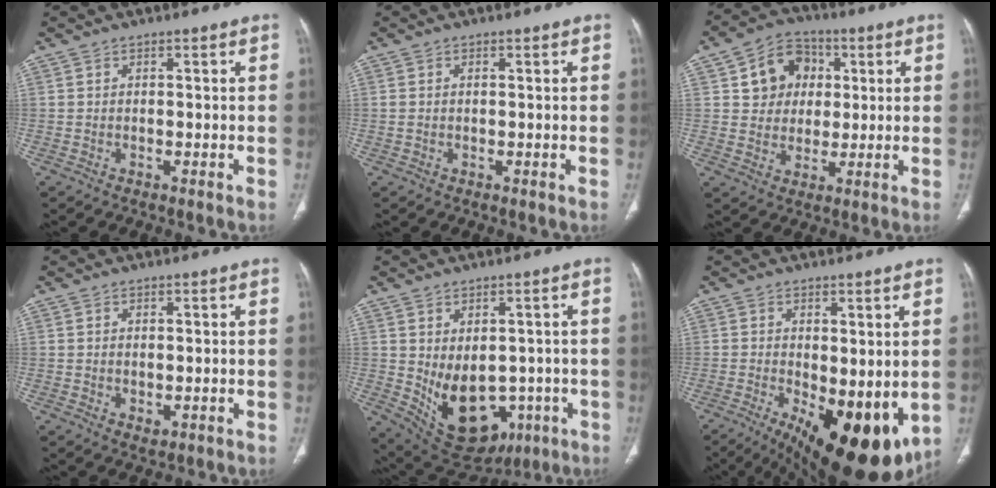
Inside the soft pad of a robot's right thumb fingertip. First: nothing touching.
{"total": 0.8, "force": [0.1, 0.5, 0.6], "torque": [-0.025, 0.010, 0.006]}
{"total": 10.6, "force": [2.9, 9.0, 4.6], "torque": [-0.034, 0.000, 0.045]}
{"total": 1.7, "force": [-0.1, 1.2, 1.2], "torque": [-0.019, -0.005, 0.004]}
{"total": 15.4, "force": [-3.0, 10.5, 10.8], "torque": [-0.140, 0.000, -0.008]}
{"total": 18.8, "force": [-5.0, 8.5, 16.0], "torque": [-0.205, -0.032, -0.051]}